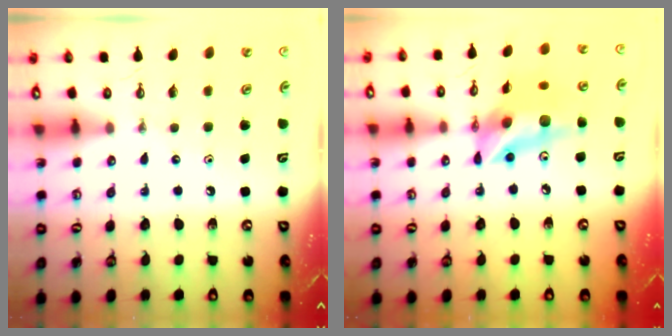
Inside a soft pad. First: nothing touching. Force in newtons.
{"total": 15.4, "press": 15.0, "slide": 3.5}